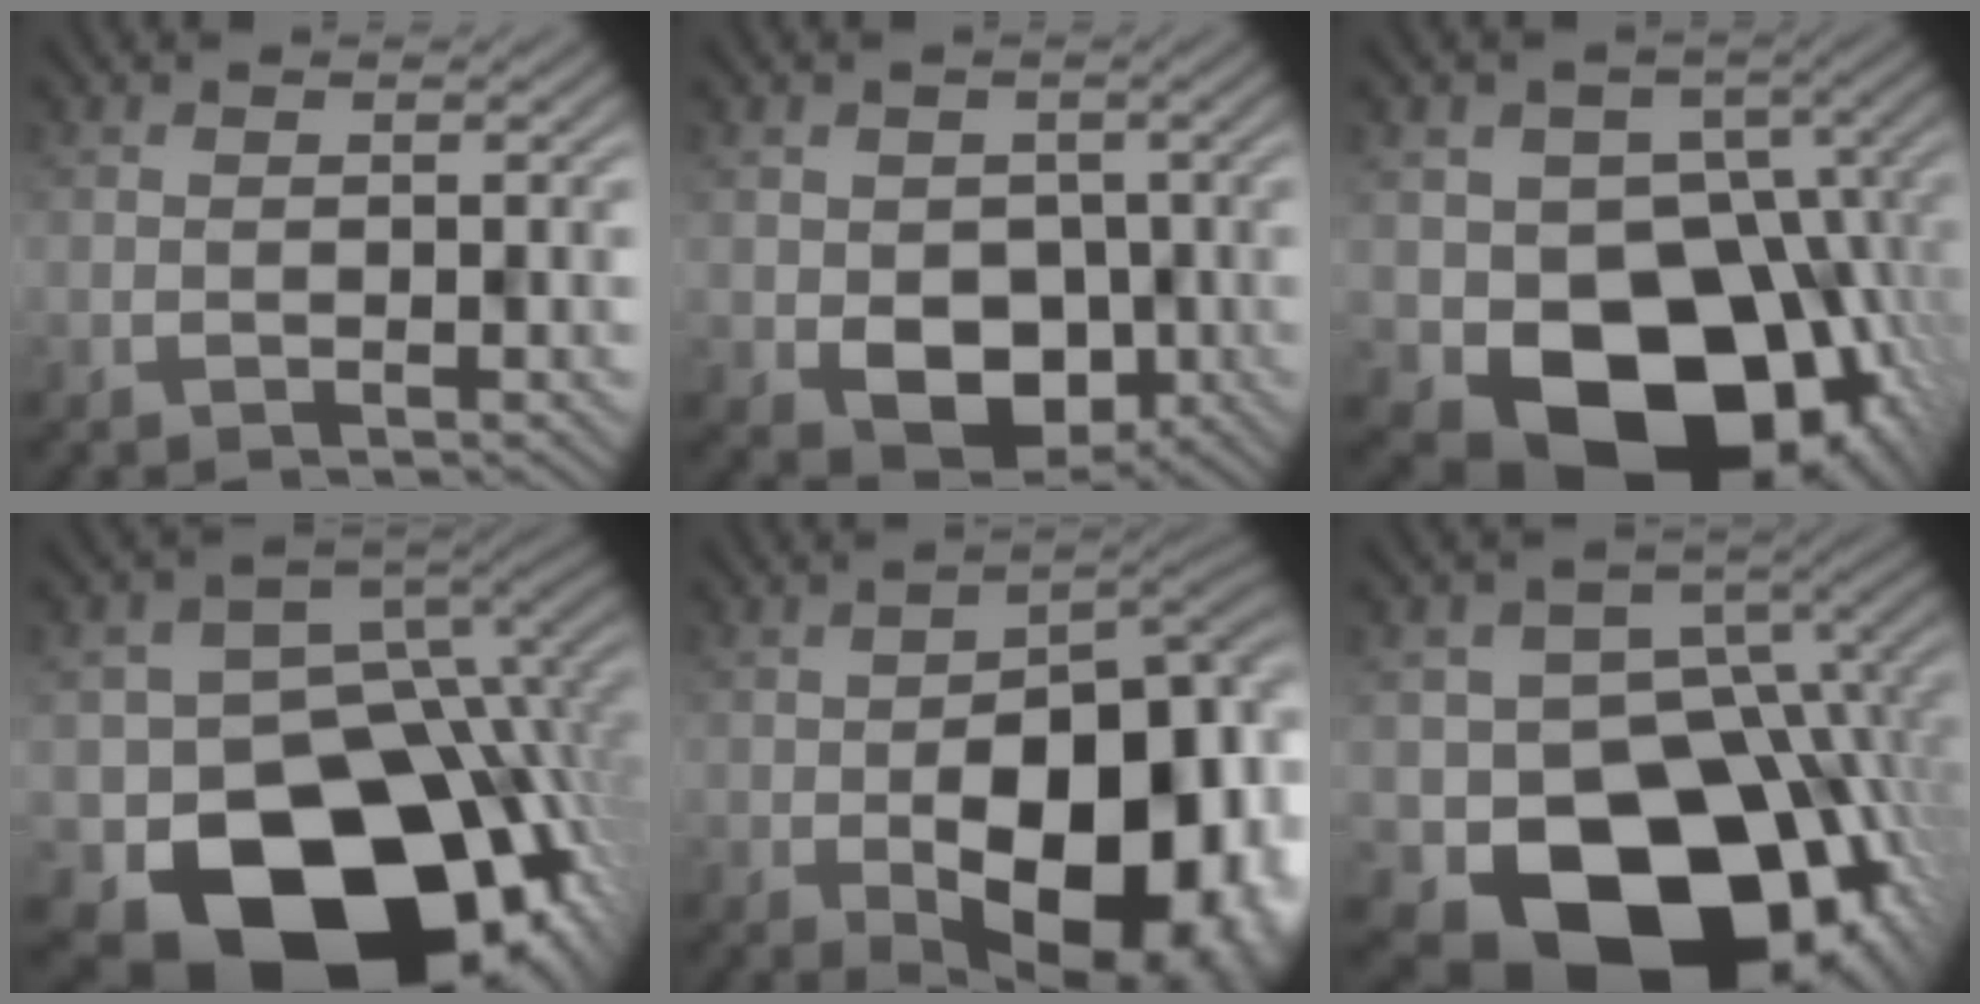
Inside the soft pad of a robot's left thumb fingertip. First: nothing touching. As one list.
[{"total": 5.3, "force": [-1.1, 4.6, 2.4], "torque": [-0.053, -0.020, -0.009]}, {"total": 14.9, "force": [-5.0, 11.5, 8.0], "torque": [-0.096, -0.037, -0.066]}, {"total": 18.6, "force": [-7.3, 14.2, 9.6], "torque": [-0.136, -0.059, -0.093]}, {"total": 17.6, "force": [-4.5, 10.2, 13.7], "torque": [-0.162, -0.031, -0.043]}, {"total": 16.8, "force": [-6.8, 12.9, 8.3], "torque": [-0.122, -0.053, -0.092]}]